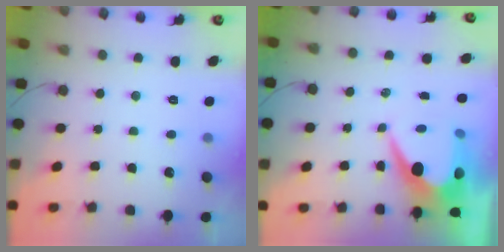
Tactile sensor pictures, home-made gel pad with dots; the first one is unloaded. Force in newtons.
{"total": 8.7, "press": 8.7, "slide": 0.8}